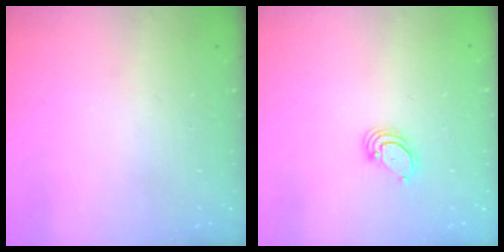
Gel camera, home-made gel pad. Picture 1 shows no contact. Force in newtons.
{"total": 4.1, "press": 4.0, "slide": 0.3}